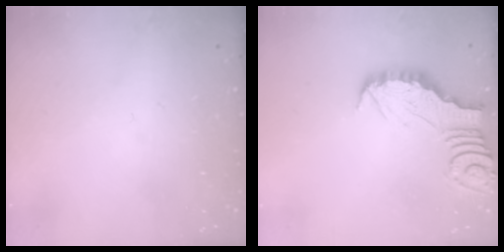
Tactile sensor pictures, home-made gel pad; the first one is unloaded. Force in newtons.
{"total": 2.9, "press": 2.9, "slide": 0.2}